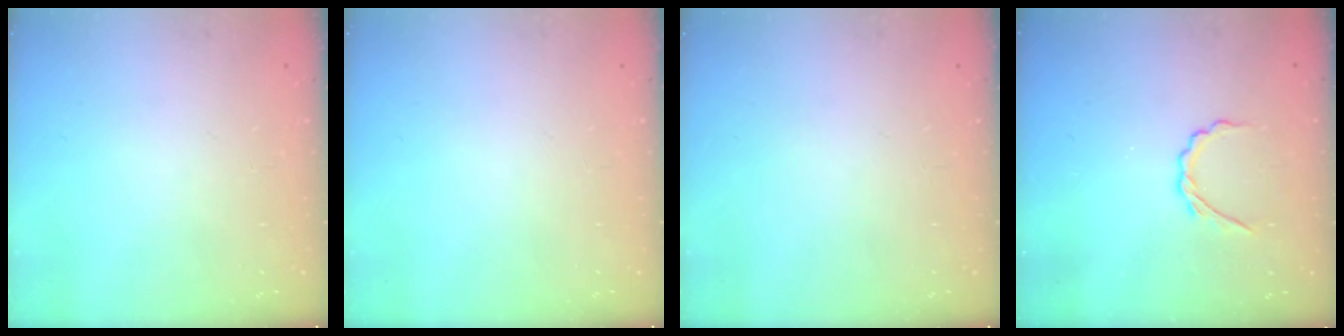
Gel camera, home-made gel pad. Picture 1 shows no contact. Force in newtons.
{"total": 0.0}
{"total": 0.0}
{"total": 2.7, "press": 2.6, "slide": 0.8}